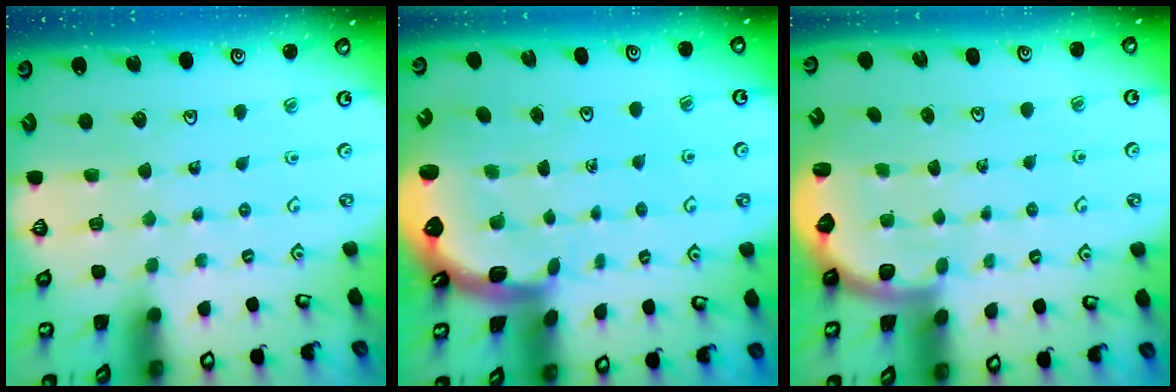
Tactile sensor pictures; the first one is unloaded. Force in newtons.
{"total": 3.4, "press": 2.4, "slide": 2.4}
{"total": 2.7, "press": 2.0, "slide": 1.7}